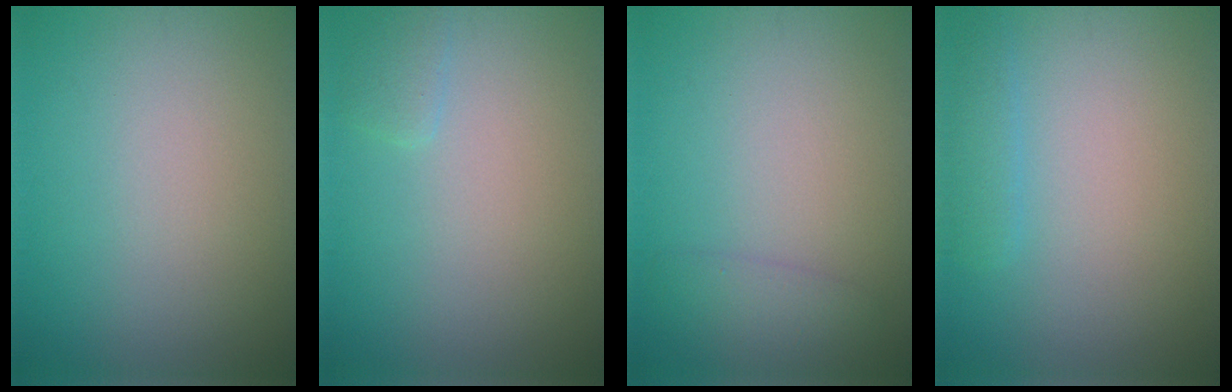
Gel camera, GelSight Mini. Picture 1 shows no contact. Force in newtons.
{"total": 1.0, "press": 1.0, "slide": 0.1}
{"total": 1.5, "press": 1.5, "slide": 0.0}
{"total": 1.4, "press": 1.4, "slide": 0.1}